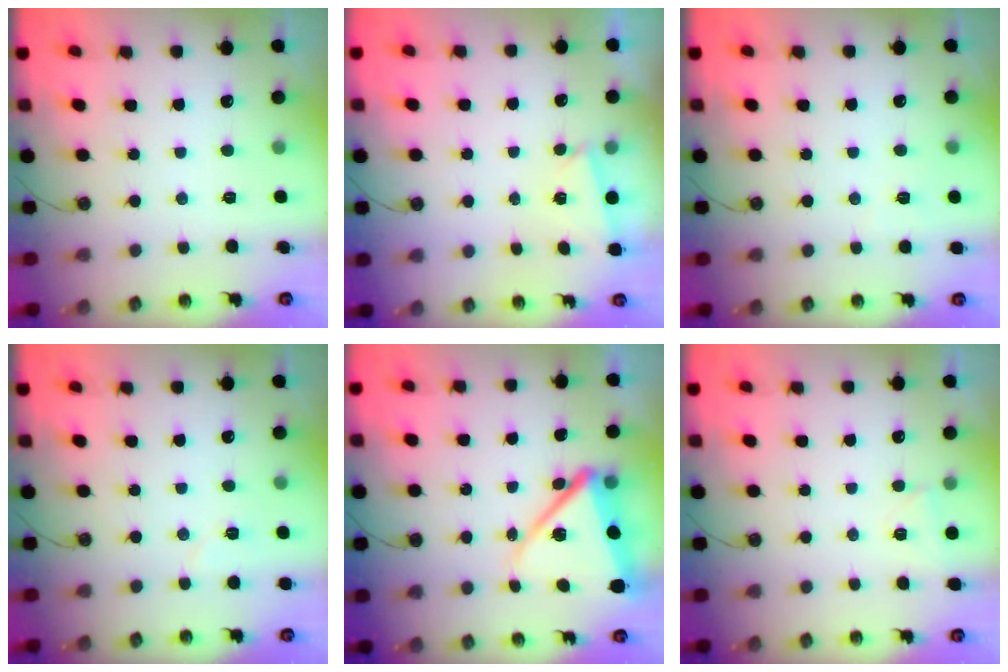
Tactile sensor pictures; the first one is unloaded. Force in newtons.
{"total": 1.2, "press": 1.1, "slide": 0.5}
{"total": 2.9, "press": 2.1, "slide": 2.0}
{"total": 5.4, "press": 2.9, "slide": 4.5}
{"total": 14.9, "press": 14.8, "slide": 1.4}
{"total": 3.5, "press": 3.4, "slide": 0.6}